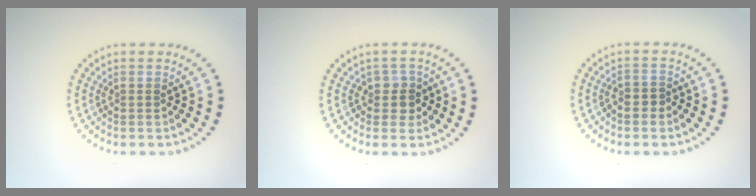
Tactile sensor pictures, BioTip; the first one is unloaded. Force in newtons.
{"total": 1.9, "press": 1.7, "slide": 0.9}
{"total": 1.2, "press": 1.0, "slide": 0.7}